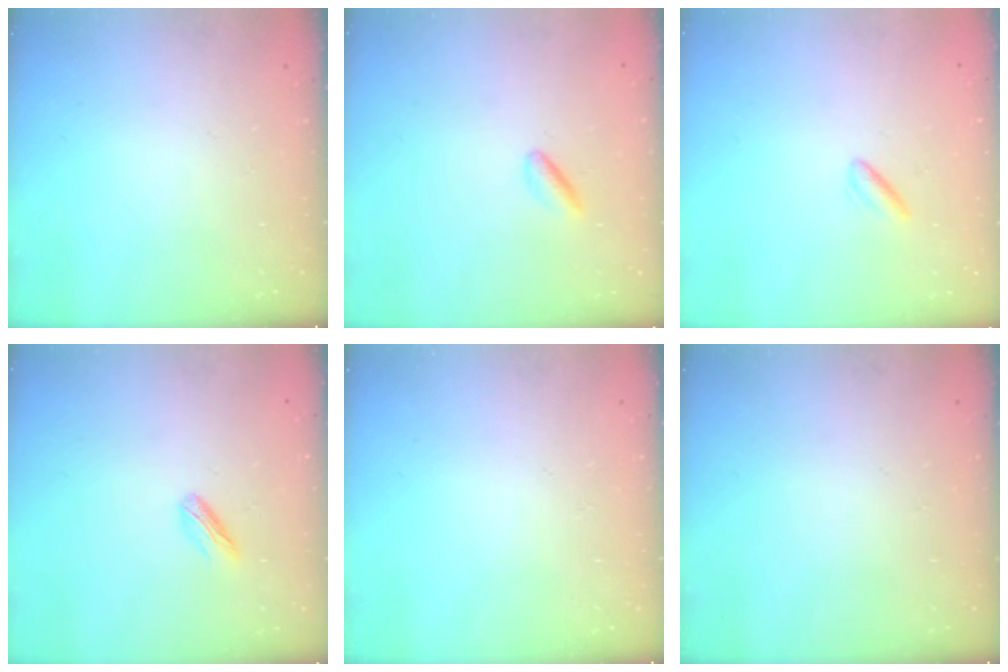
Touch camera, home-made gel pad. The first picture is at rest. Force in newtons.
{"total": 2.5, "press": 2.4, "slide": 0.8}
{"total": 1.5, "press": 1.2, "slide": 0.9}
{"total": 3.0, "press": 2.9, "slide": 0.8}
{"total": 0.0}
{"total": 0.0}